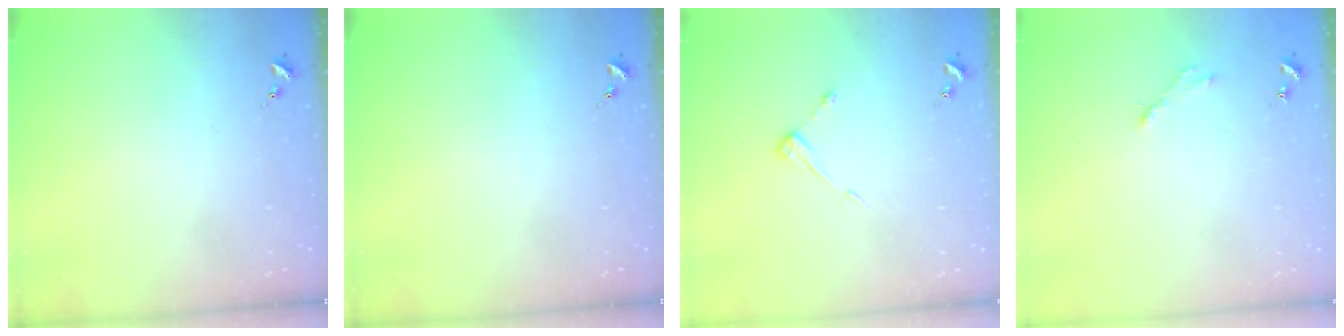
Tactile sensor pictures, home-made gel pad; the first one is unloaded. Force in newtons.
{"total": 0.0}
{"total": 4.7, "press": 4.7, "slide": 0.4}
{"total": 2.8, "press": 2.8, "slide": 0.4}